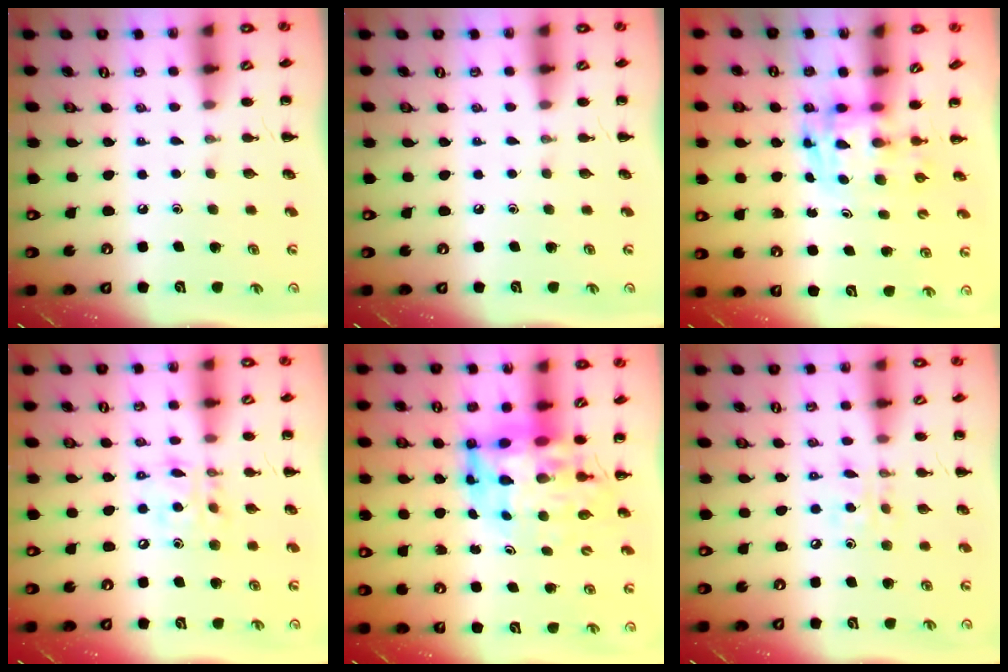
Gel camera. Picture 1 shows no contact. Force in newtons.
{"total": 0.0}
{"total": 3.4, "press": 3.4, "slide": 0.6}
{"total": 12.1, "press": 11.8, "slide": 2.9}
{"total": 9.7, "press": 9.2, "slide": 3.1}
{"total": 5.5, "press": 5.4, "slide": 1.3}